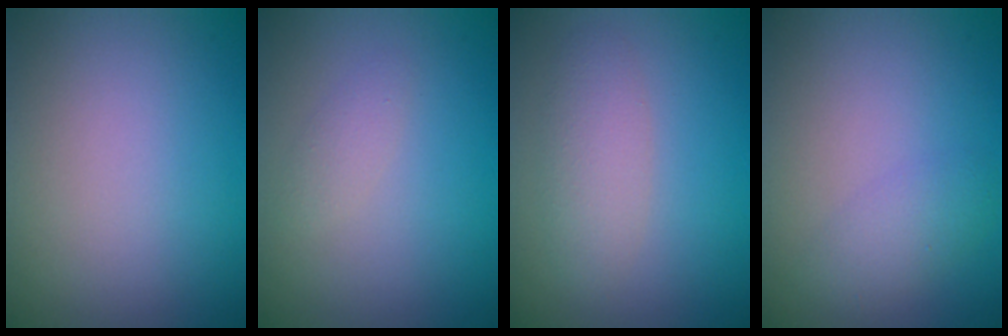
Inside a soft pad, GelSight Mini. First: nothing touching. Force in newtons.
{"total": 1.1, "press": 1.1, "slide": 0.1}
{"total": 2.6, "press": 2.6, "slide": 0.2}
{"total": 2.0, "press": 2.0, "slide": 0.2}